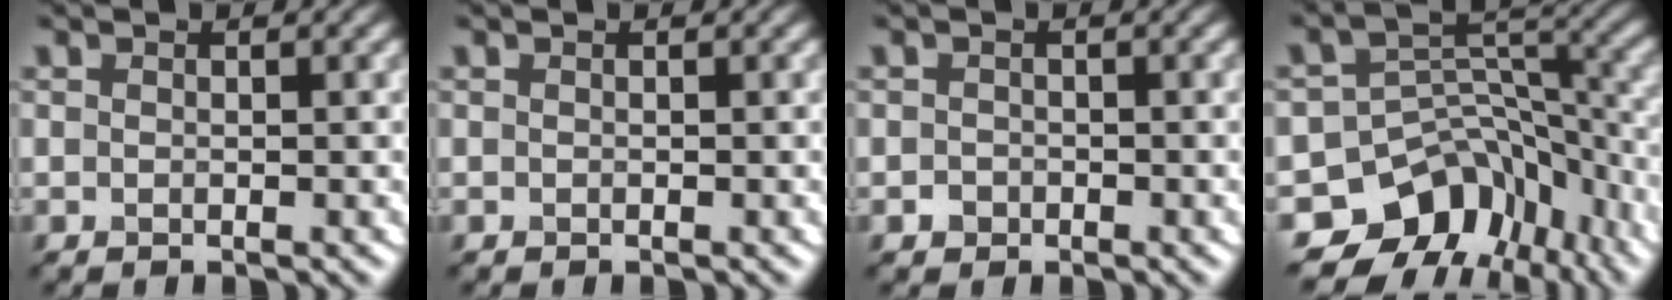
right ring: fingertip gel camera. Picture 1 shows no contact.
{"total": 0.0}
{"total": 0.8, "force": [-0.4, 0.7, 0.1], "torque": [0.001, -0.001, -0.008]}
{"total": 10.7, "force": [-6.8, 7.4, 3.6], "torque": [-0.045, 0.023, -0.103]}